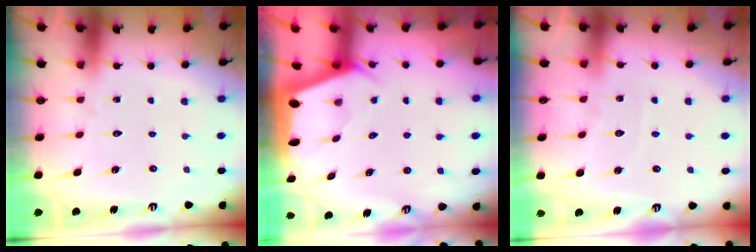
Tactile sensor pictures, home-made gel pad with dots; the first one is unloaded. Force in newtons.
{"total": 2.0, "press": 2.0, "slide": 0.3}
{"total": 4.6, "press": 4.6, "slide": 0.6}